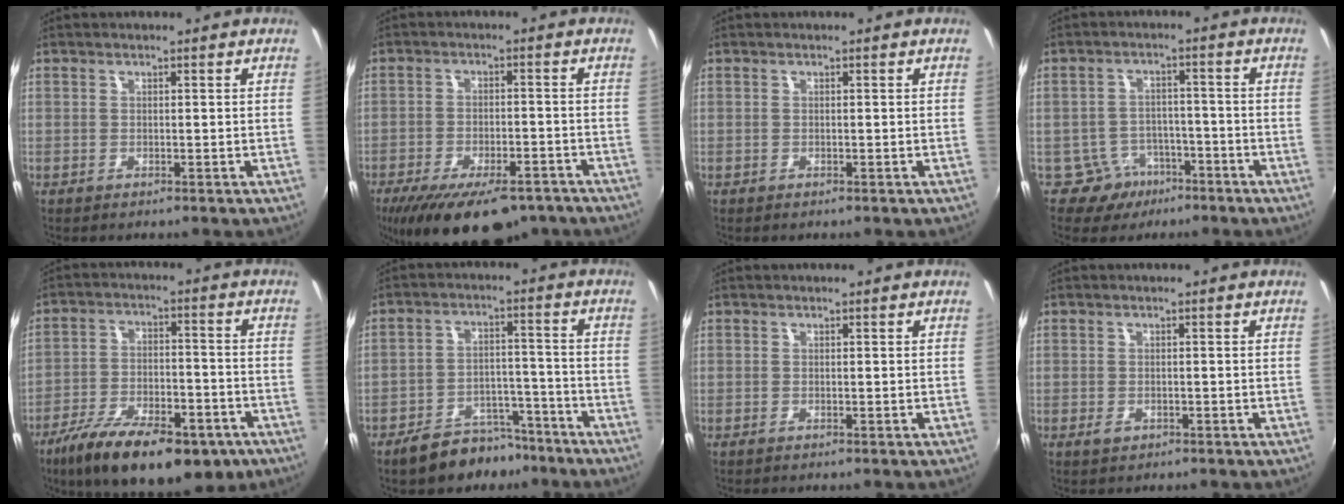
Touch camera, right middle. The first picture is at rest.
{"total": 18.7, "force": [-13.3, 7.7, 10.8], "torque": [-0.208, -0.035, -0.189]}
{"total": 0.0}
{"total": 6.1, "force": [-4.1, 4.5, 0.6], "torque": [-0.018, 0.022, -0.057]}
{"total": 21.8, "force": [-14.0, 9.0, 14.2], "torque": [-0.255, -0.037, -0.207]}
{"total": 10.4, "force": [-8.5, 5.2, 3.1], "torque": [-0.066, 0.023, -0.111]}
{"total": 0.0}
{"total": 1.4, "force": [-0.7, 1.1, 0.7], "torque": [-0.011, -0.002, -0.010]}